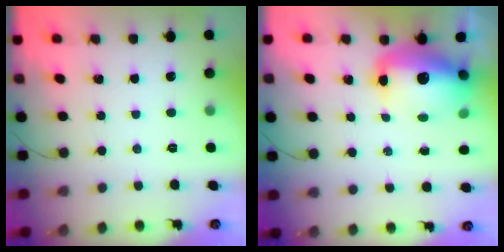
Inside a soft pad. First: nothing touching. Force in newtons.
{"total": 14.2, "press": 13.8, "slide": 3.3}